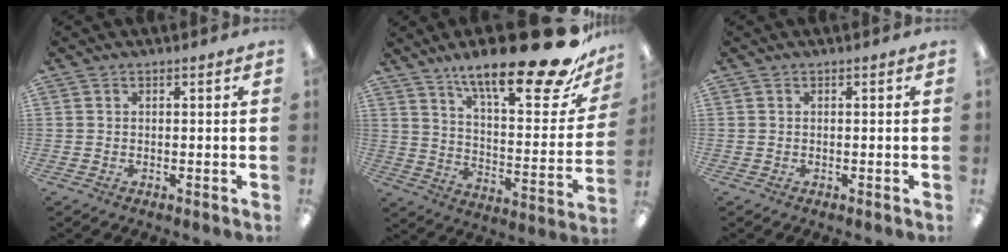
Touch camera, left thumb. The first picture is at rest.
{"total": 24.4, "force": [17.7, 5.8, 15.7], "torque": [-0.236, -0.123, 0.283]}
{"total": 0.0}